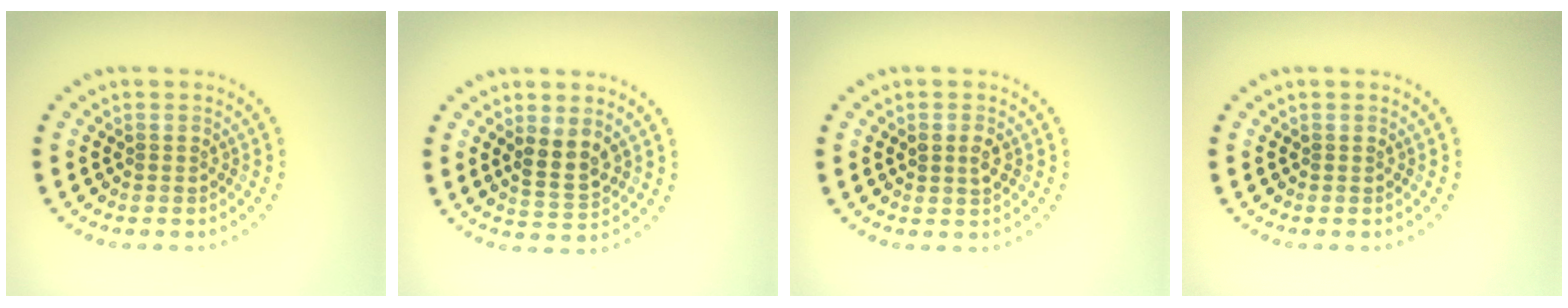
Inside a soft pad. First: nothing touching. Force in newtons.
{"total": 2.7, "press": 2.5, "slide": 0.9}
{"total": 1.4, "press": 1.4, "slide": 0.2}
{"total": 0.0}